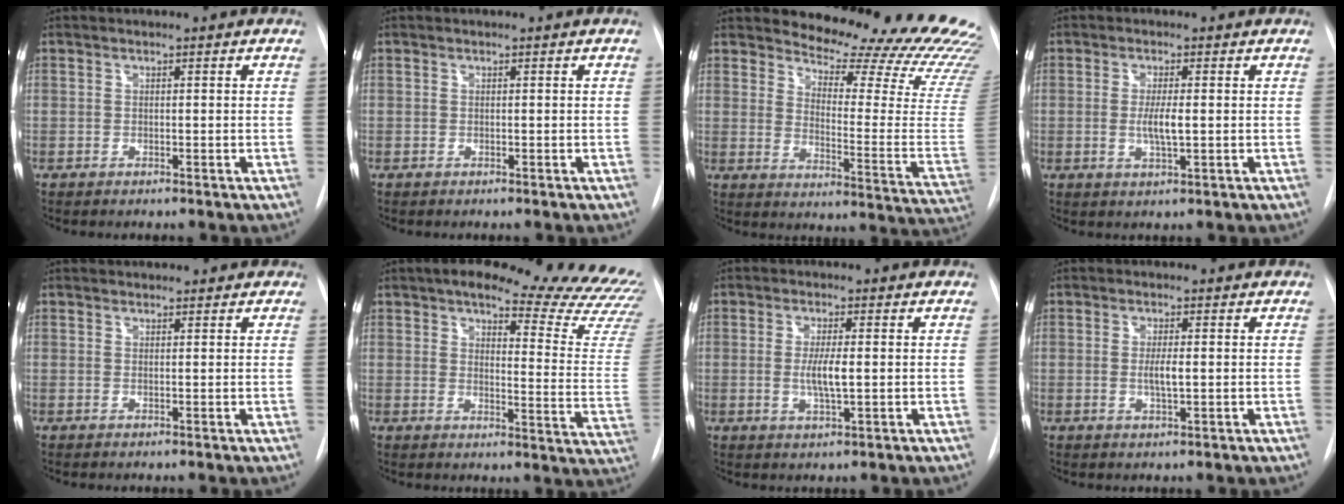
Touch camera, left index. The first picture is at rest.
{"total": 0.0}
{"total": 25.5, "force": [24.0, 3.4, 8.2], "torque": [-0.113, -0.162, 0.271]}
{"total": 3.5, "force": [-0.2, 0.5, 3.4], "torque": [-0.066, -0.004, -0.002]}
{"total": 3.1, "force": [2.7, 1.5, 0.5], "torque": [0.004, 0.015, 0.025]}
{"total": 24.2, "force": [21.6, 3.2, 10.5], "torque": [-0.123, -0.104, 0.234]}
{"total": 4.1, "force": [-0.1, 0.6, 4.0], "torque": [-0.079, -0.006, -0.002]}
{"total": 2.5, "force": [-0.1, 0.4, 2.5], "torque": [-0.048, -0.002, -0.001]}